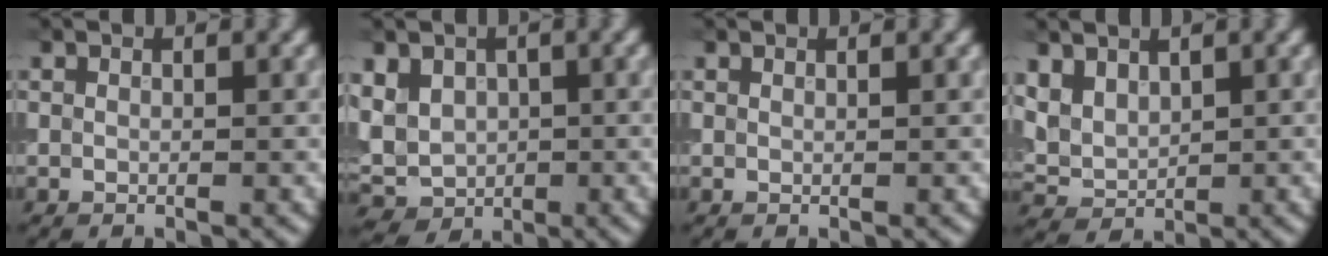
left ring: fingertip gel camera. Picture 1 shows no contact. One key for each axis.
{"total": 5.2, "fx": 0.8, "fy": 4.3, "fz": 2.8, "tx": -0.062, "ty": 0.009, "tz": 0.007}
{"total": 0.0}
{"total": 3.1, "fx": 1.9, "fy": 2.0, "fz": 1.5, "tx": -0.040, "ty": -0.005, "tz": 0.045}